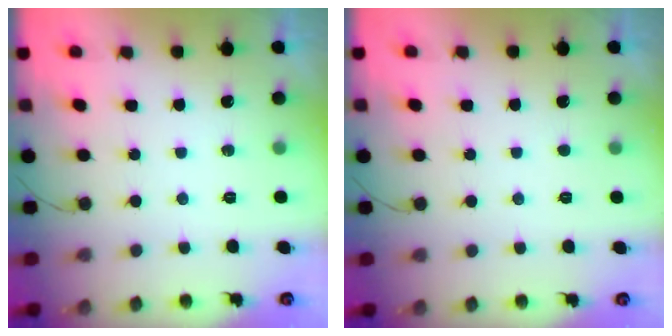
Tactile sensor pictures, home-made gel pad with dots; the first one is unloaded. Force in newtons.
{"total": 1.6, "press": 1.6, "slide": 0.2}